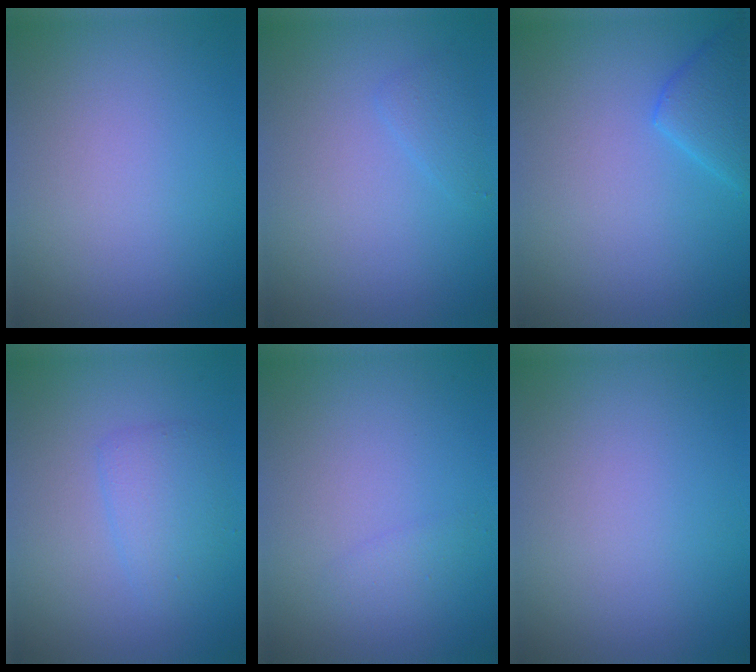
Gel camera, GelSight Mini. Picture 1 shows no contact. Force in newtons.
{"total": 1.1, "press": 1.1, "slide": 0.1}
{"total": 2.8, "press": 2.8, "slide": 0.3}
{"total": 2.2, "press": 2.2, "slide": 0.0}
{"total": 0.9, "press": 0.9, "slide": 0.1}
{"total": 0.0}